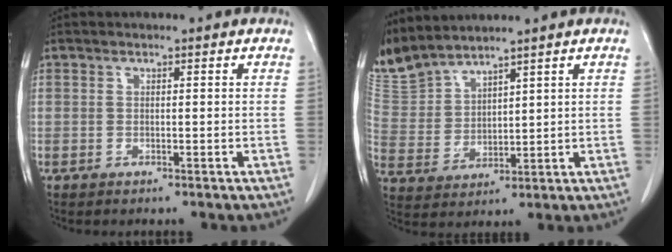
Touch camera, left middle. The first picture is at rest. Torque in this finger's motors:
{"motor_torque": [1.05, -1.09, 0.46, 0.21]}